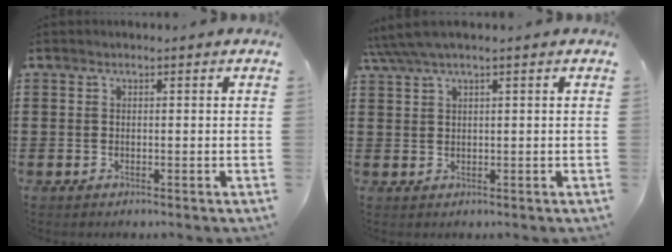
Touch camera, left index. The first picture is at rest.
{"total": 2.2, "force": [1.2, 0.1, 1.8], "torque": [-0.043, -0.002, 0.020]}